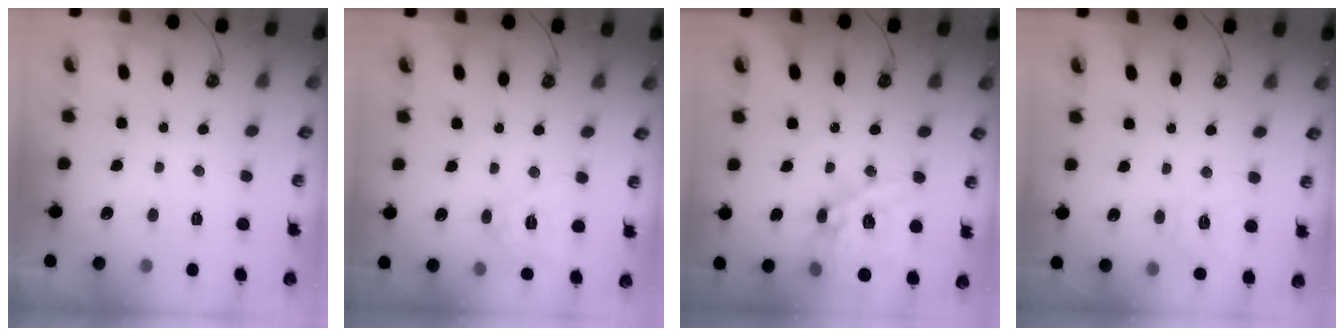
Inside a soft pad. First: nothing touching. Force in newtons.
{"total": 10.5, "press": 10.5, "slide": 0.7}
{"total": 17.6, "press": 17.5, "slide": 1.8}
{"total": 9.0, "press": 8.9, "slide": 1.1}